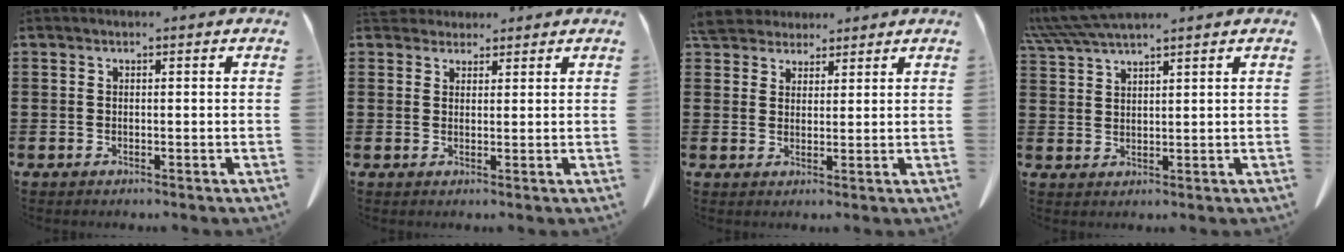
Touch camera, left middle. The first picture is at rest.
{"total": 3.0, "force": [2.8, 1.0, 0.4], "torque": [-0.007, -0.005, 0.053]}
{"total": 4.7, "force": [4.3, 1.6, 0.7], "torque": [-0.031, -0.006, 0.084]}
{"total": 4.7, "force": [4.3, 0.2, 2.0], "torque": [-0.061, -0.015, 0.078]}